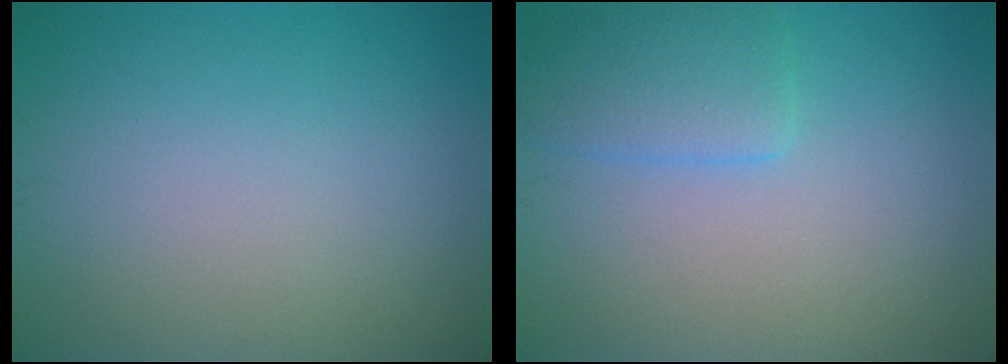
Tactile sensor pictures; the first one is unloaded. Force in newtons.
{"total": 2.9, "press": 2.9, "slide": 0.1}